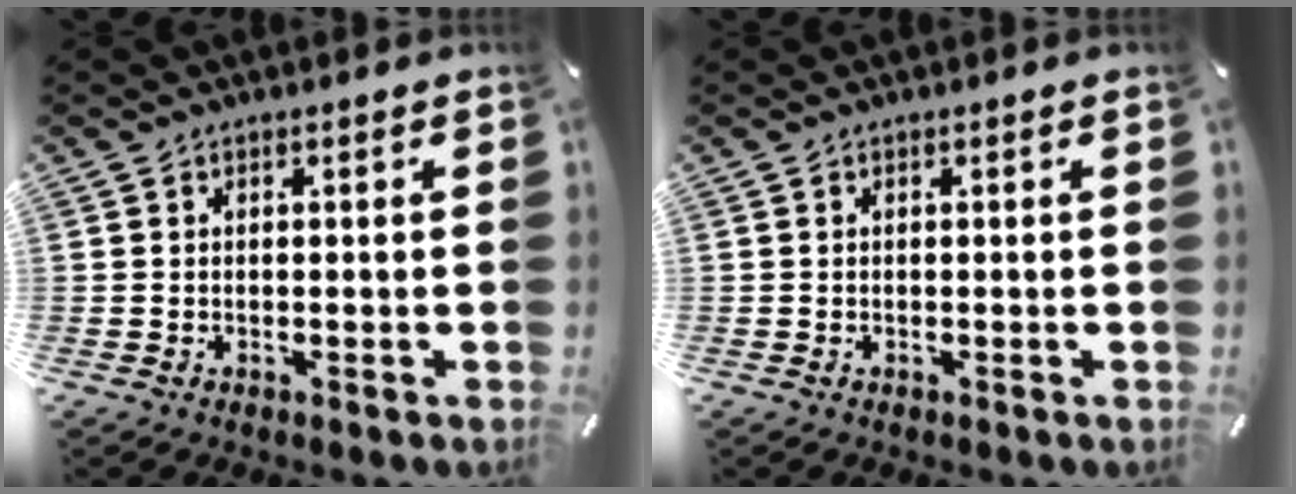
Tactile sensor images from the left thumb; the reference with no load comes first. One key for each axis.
{"total": 0.0}